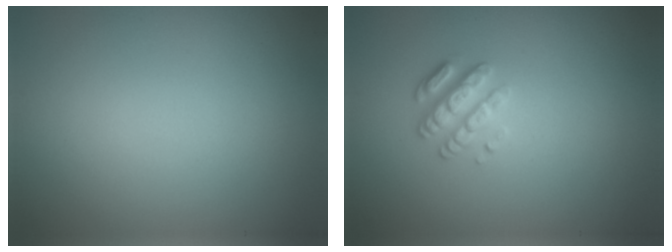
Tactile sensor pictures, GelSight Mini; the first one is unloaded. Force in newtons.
{"total": 2.8, "press": 2.5, "slide": 1.0}